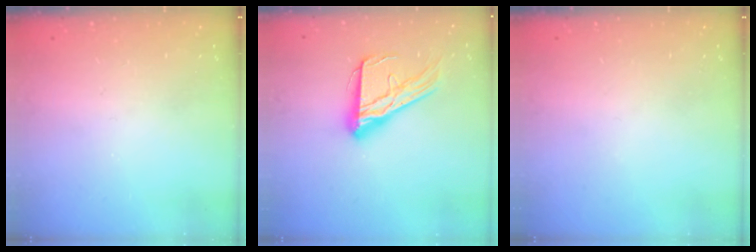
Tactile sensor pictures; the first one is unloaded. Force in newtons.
{"total": 16.5, "press": 16.4, "slide": 1.5}
{"total": 0.0}